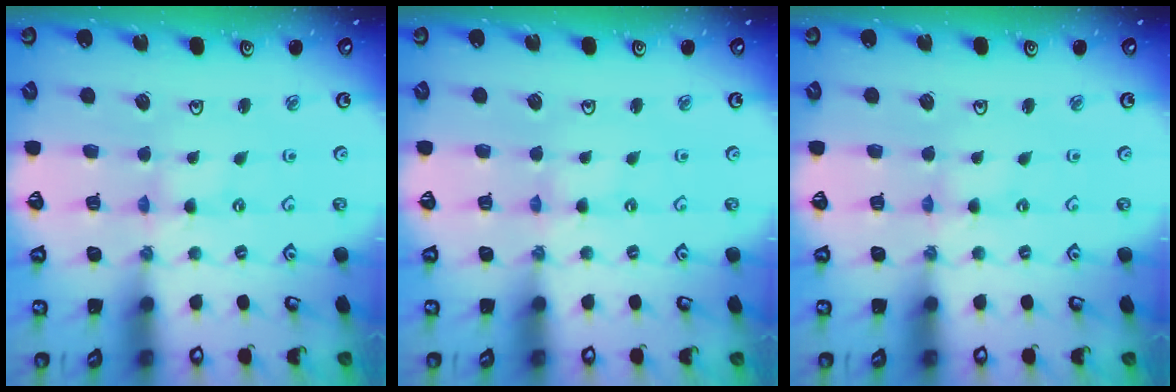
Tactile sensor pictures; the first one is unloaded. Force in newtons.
{"total": 0.8, "press": 0.8, "slide": 0.2}
{"total": 0.0}